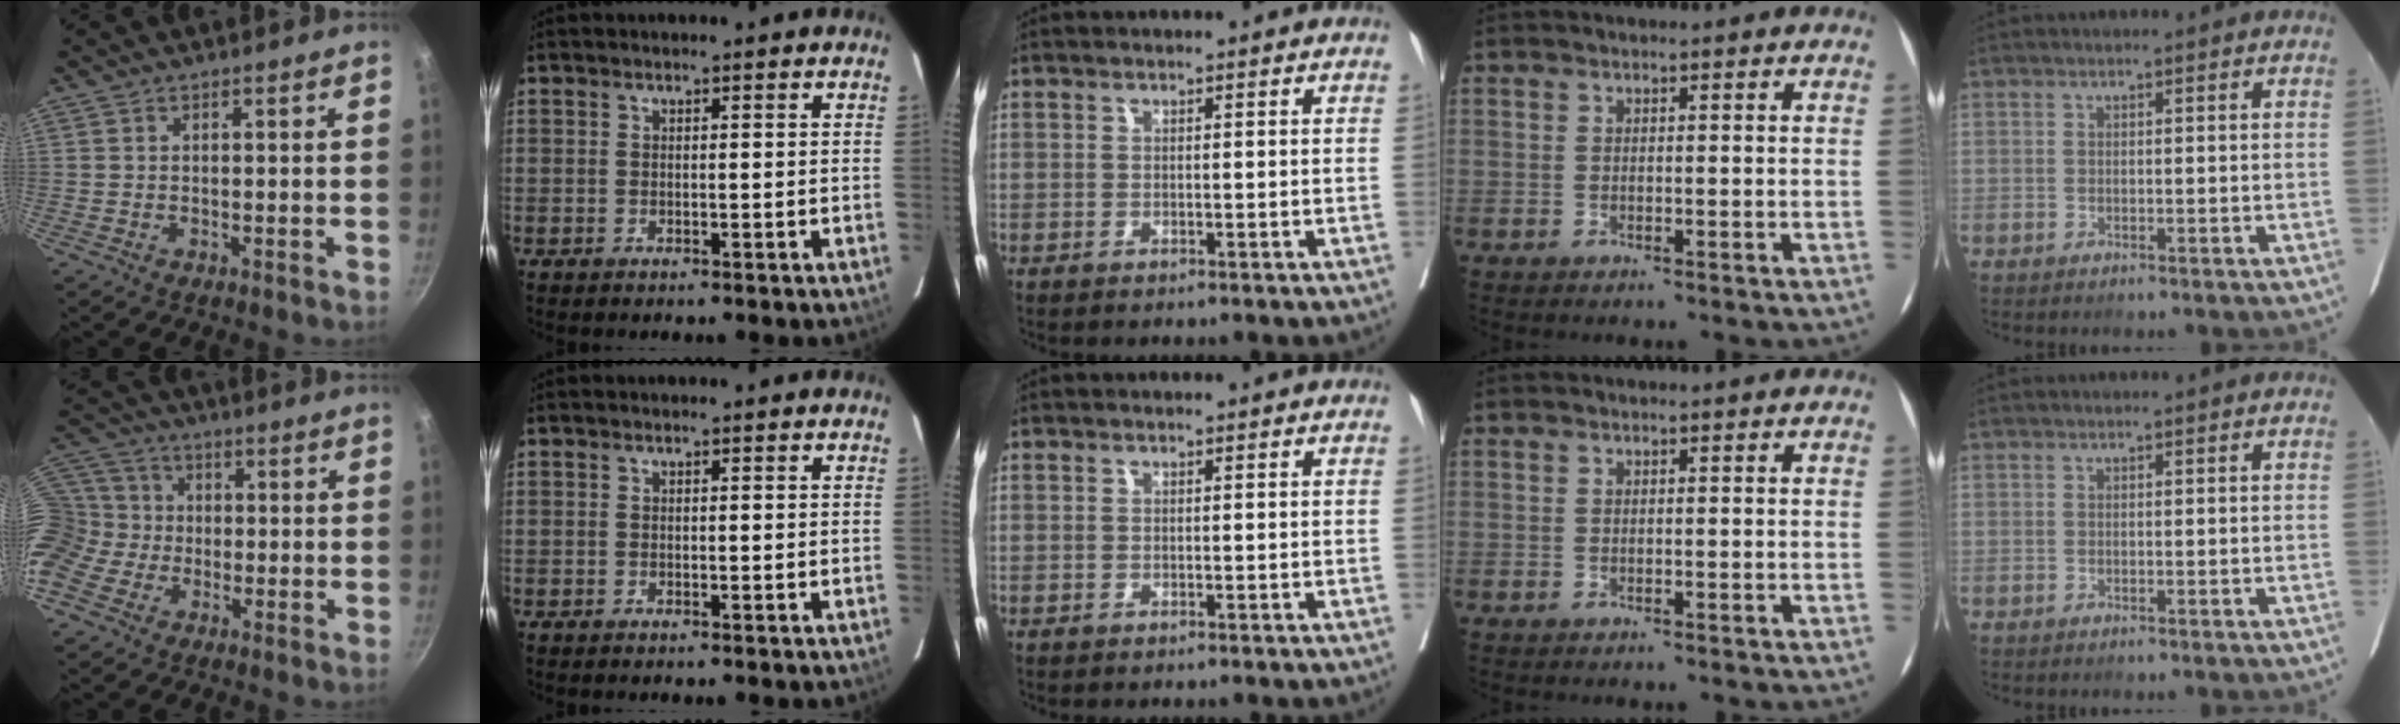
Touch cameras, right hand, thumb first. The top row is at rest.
{"thumb": {"total": 16.5, "force": [-3.6, 14.0, 7.9], "torque": [-0.201, 0.044, -0.072]}}